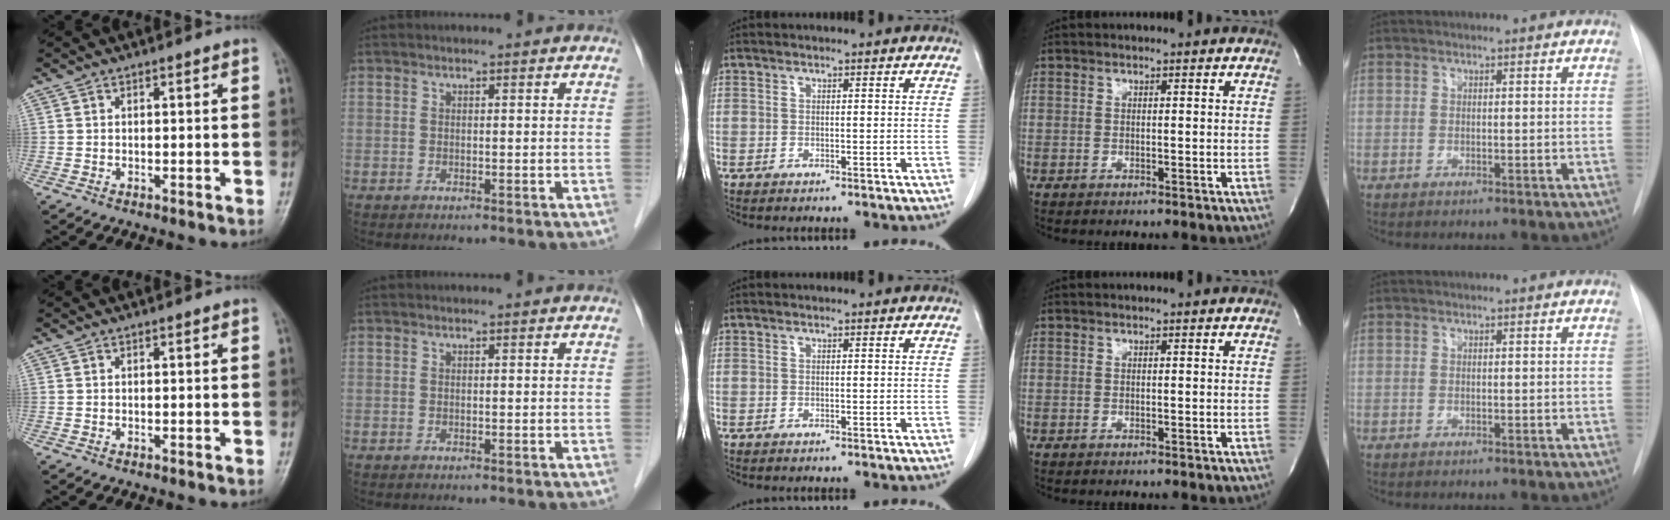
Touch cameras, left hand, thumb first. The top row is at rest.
{}